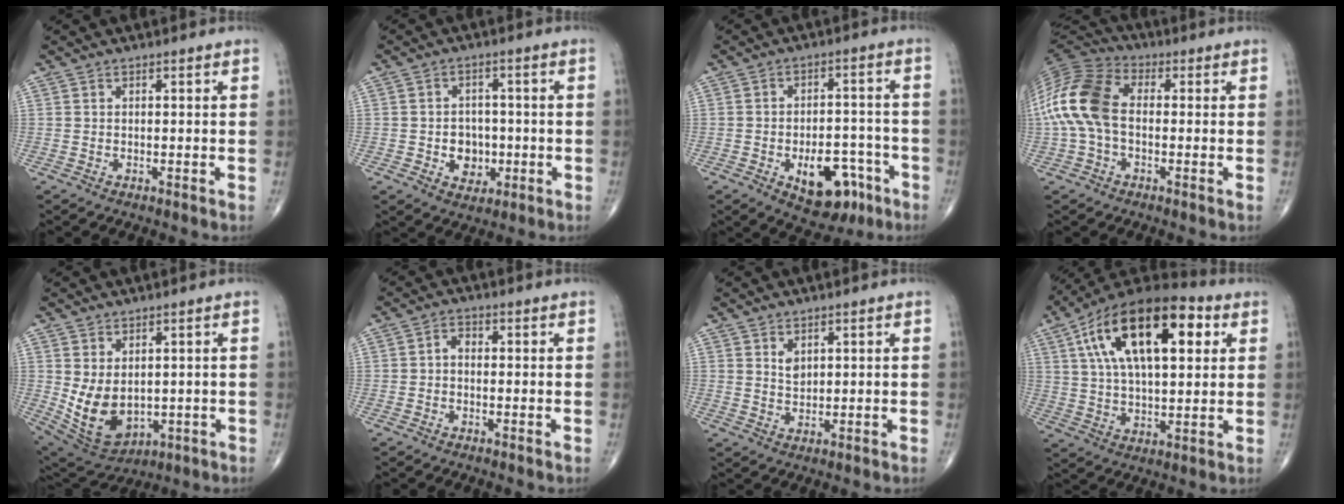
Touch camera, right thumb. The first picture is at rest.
{"total": 6.2, "force": [-1.3, 5.0, 3.3], "torque": [-0.018, 0.009, -0.015]}
{"total": 12.3, "force": [-5.6, 7.0, 8.4], "torque": [-0.085, 0.038, -0.068]}
{"total": 15.0, "force": [-0.4, 9.3, 11.7], "torque": [-0.255, 0.033, -0.017]}
{"total": 10.4, "force": [0.1, 7.0, 7.7], "torque": [-0.128, -0.013, 0.032]}
{"total": 2.1, "force": [-0.3, 1.5, 1.5], "torque": [-0.017, 0.010, -0.012]}
{"total": 2.3, "force": [1.2, 1.4, 1.4], "torque": [-0.017, -0.011, 0.027]}
{"total": 23.4, "force": [7.8, 11.0, 19.2], "torque": [-0.316, 0.011, 0.123]}